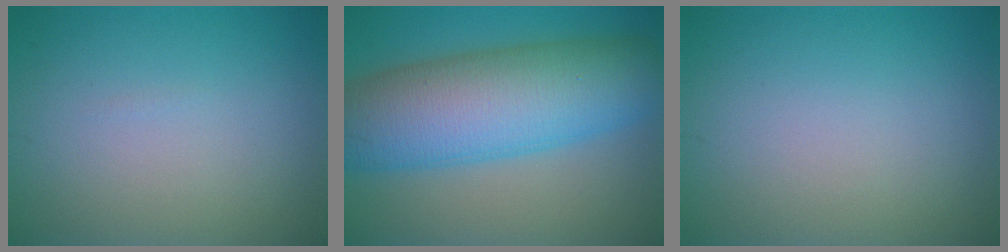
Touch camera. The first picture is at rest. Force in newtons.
{"total": 12.1, "press": 12.1, "slide": 0.3}
{"total": 0.0}